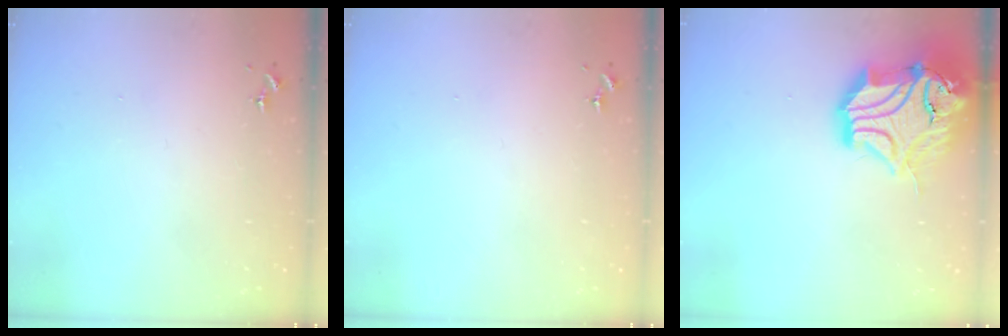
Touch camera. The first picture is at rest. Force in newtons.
{"total": 0.0}
{"total": 21.9, "press": 21.7, "slide": 2.9}